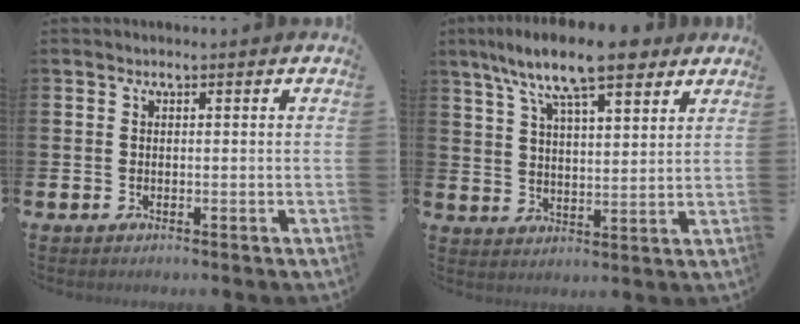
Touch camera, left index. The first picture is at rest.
{"total": 11.3, "force": [9.0, 2.6, 6.3], "torque": [-0.134, -0.025, 0.158]}